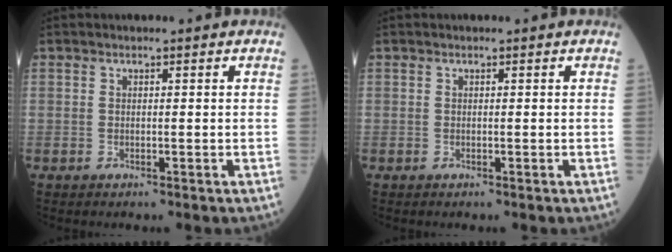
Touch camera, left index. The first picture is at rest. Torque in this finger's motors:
{"motor_torque": [0.00, 0.00, 0.00, 0.00]}